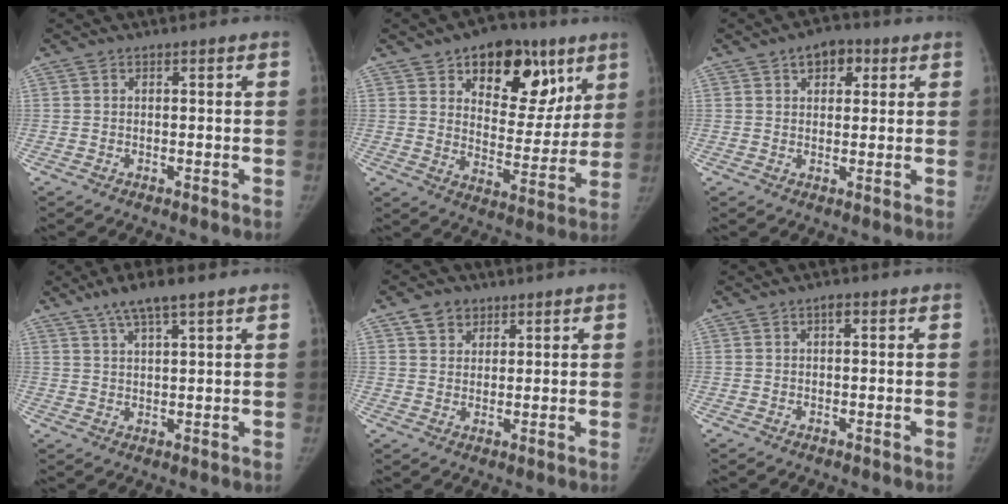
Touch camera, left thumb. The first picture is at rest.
{"total": 18.7, "force": [9.8, 11.1, 11.5], "torque": [-0.096, -0.039, 0.144]}
{"total": 5.5, "force": [2.6, 3.6, 3.4], "torque": [-0.019, -0.004, 0.031]}
{"total": 6.9, "force": [4.7, 1.4, 4.9], "torque": [-0.092, -0.008, 0.087]}
{"total": 4.6, "force": [2.8, 3.4, 1.5], "torque": [-0.006, -0.015, 0.049]}
{"total": 1.2, "force": [0.5, 0.7, 0.9], "torque": [-0.012, 0.003, 0.004]}